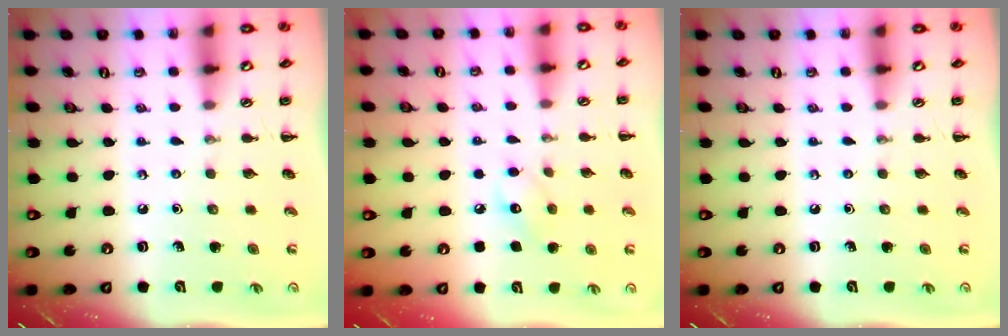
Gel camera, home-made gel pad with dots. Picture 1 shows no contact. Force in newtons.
{"total": 8.4, "press": 8.3, "slide": 1.3}
{"total": 0.0}